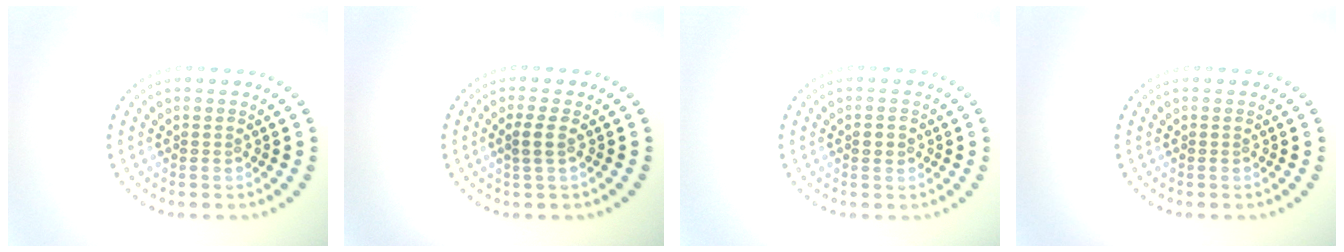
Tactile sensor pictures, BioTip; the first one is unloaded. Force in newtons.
{"total": 1.3, "press": 1.1, "slide": 0.6}
{"total": 1.4, "press": 1.4, "slide": 0.1}
{"total": 0.0}